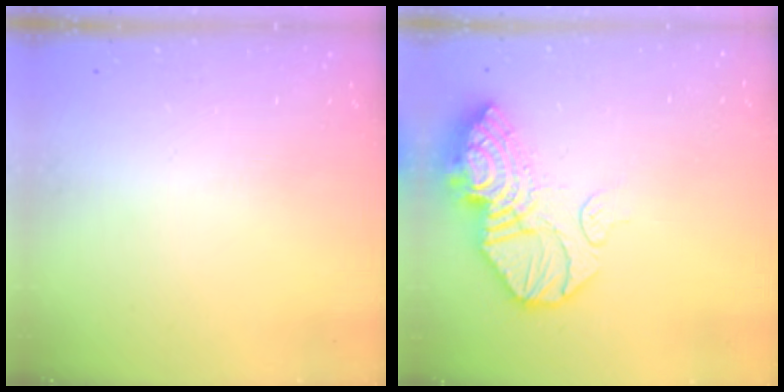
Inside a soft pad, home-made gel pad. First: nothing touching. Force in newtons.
{"total": 15.8, "press": 15.7, "slide": 1.4}